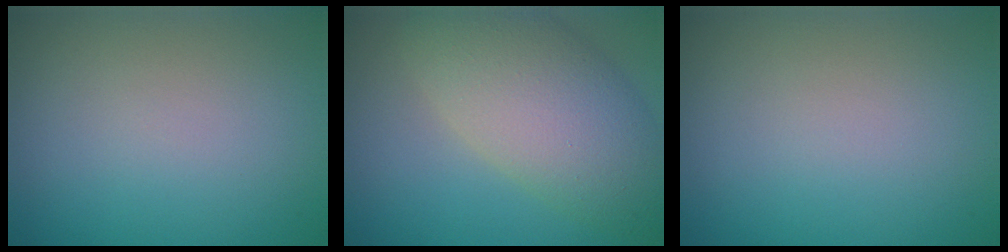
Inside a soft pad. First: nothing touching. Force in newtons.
{"total": 8.0, "press": 8.0, "slide": 0.7}
{"total": 0.0}